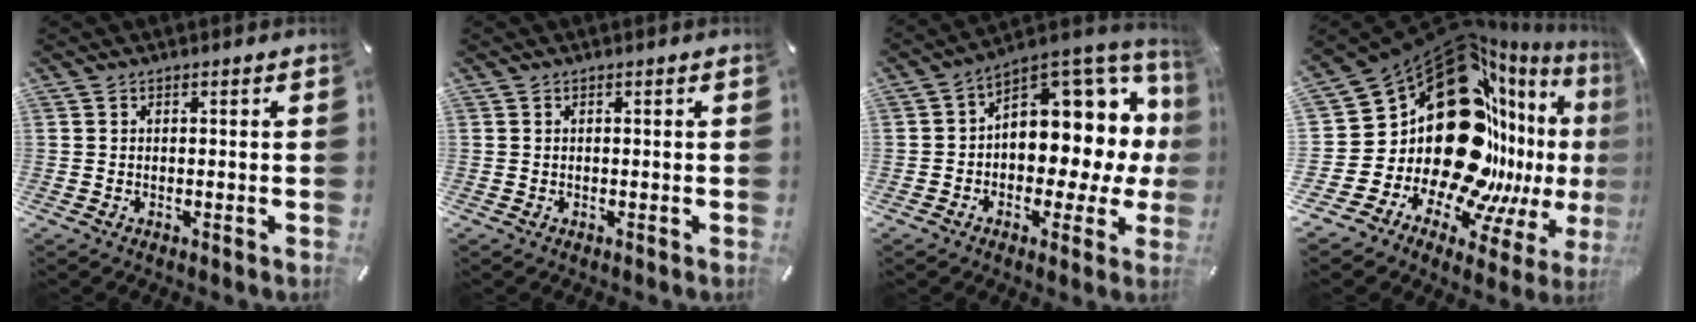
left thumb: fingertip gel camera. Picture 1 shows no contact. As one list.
[{"total": 0.0}, {"total": 12.2, "force": [4.6, 8.4, 7.6], "torque": [-0.079, -0.070, 0.074]}, {"total": 37.1, "force": [7.7, 23.5, 27.6], "torque": [-0.413, -0.155, 0.209]}]